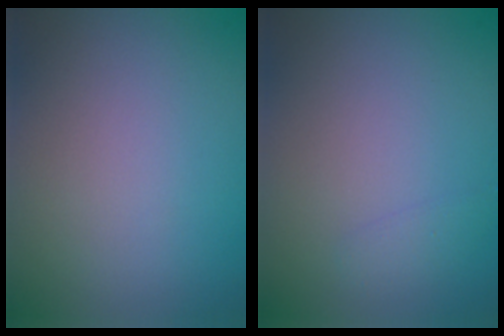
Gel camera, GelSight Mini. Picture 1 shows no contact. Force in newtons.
{"total": 0.8, "press": 0.8, "slide": 0.0}